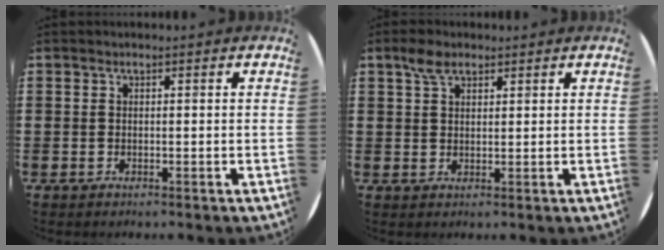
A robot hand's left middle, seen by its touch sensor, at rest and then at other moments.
{"total": 3.2, "force": [2.2, 1.6, 1.6], "torque": [-0.027, 0.004, 0.039]}